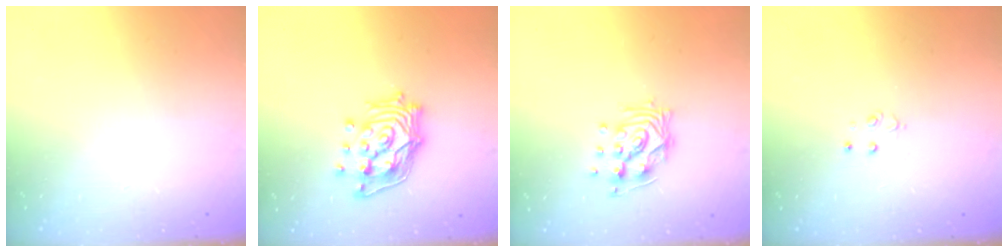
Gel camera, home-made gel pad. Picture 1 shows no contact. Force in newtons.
{"total": 14.1, "press": 14.0, "slide": 1.7}
{"total": 10.2, "press": 10.2, "slide": 1.2}
{"total": 2.8, "press": 2.8, "slide": 0.3}